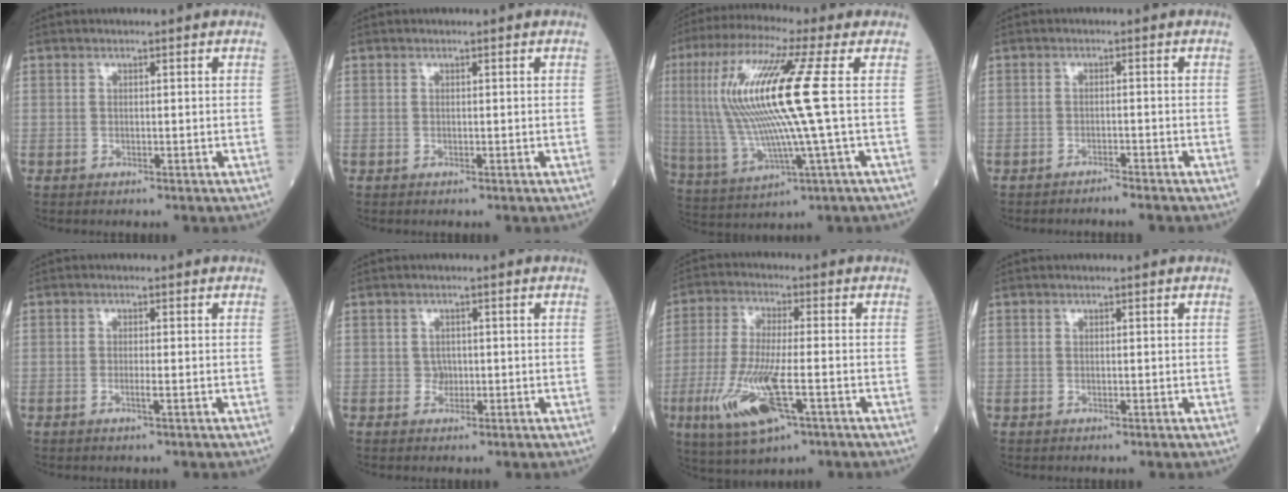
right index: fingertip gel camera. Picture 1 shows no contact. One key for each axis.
{"total": 0.0}
{"total": 16.9, "fx": 2.2, "fy": 0.0, "fz": 16.7, "tx": -0.361, "ty": 0.012, "tz": 0.036}
{"total": 2.4, "fx": -2.3, "fy": -0.2, "fz": 0.8, "tx": -0.009, "ty": -0.001, "tz": -0.030}
{"total": 1.4, "fx": -0.5, "fy": -0.2, "fz": 1.3, "tx": -0.025, "ty": -0.003, "tz": -0.010}
{"total": 1.1, "fx": -0.1, "fy": 1.0, "fz": 0.5, "tx": -0.006, "ty": 0.002, "tz": -0.002}
{"total": 12.6, "fx": -4.7, "fy": 2.5, "fz": 11.4, "tx": -0.240, "ty": -0.026, "tz": -0.081}
{"total": 0.0}